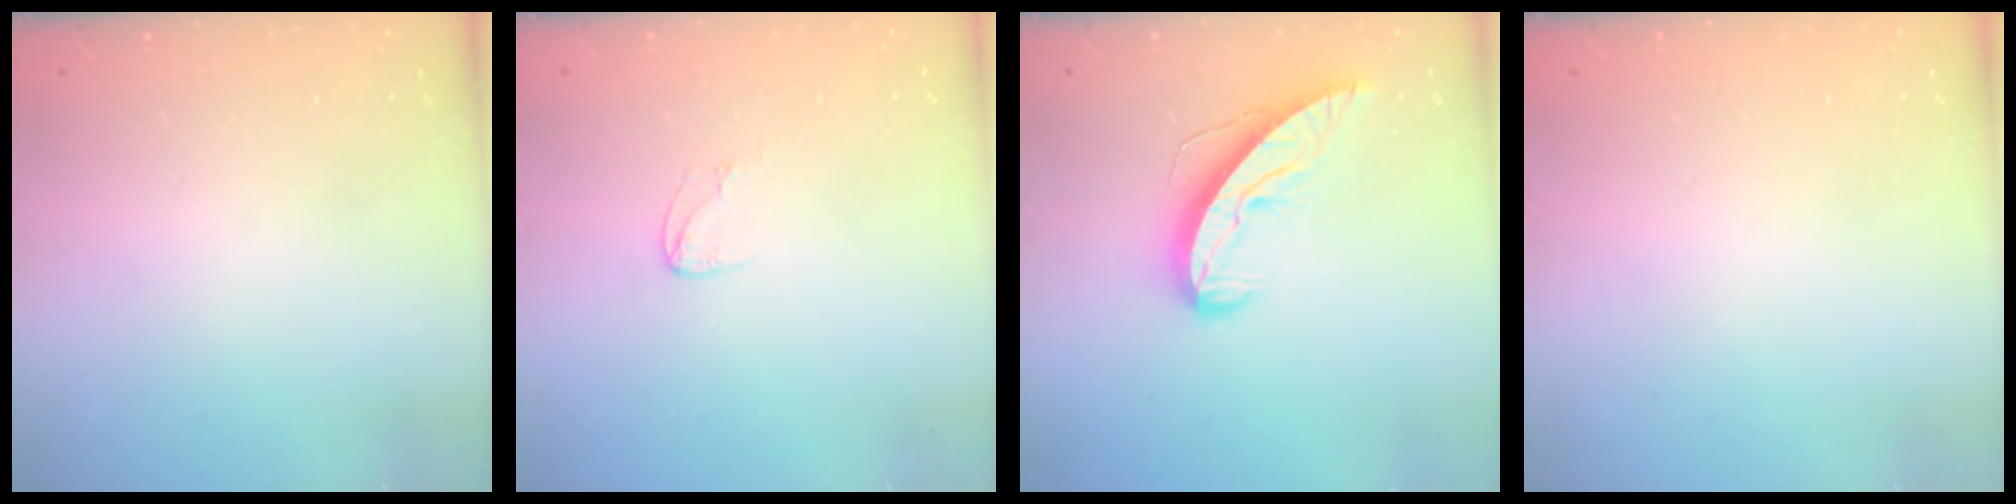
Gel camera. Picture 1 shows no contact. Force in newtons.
{"total": 3.9, "press": 3.8, "slide": 0.2}
{"total": 9.3, "press": 9.3, "slide": 0.9}
{"total": 0.0}